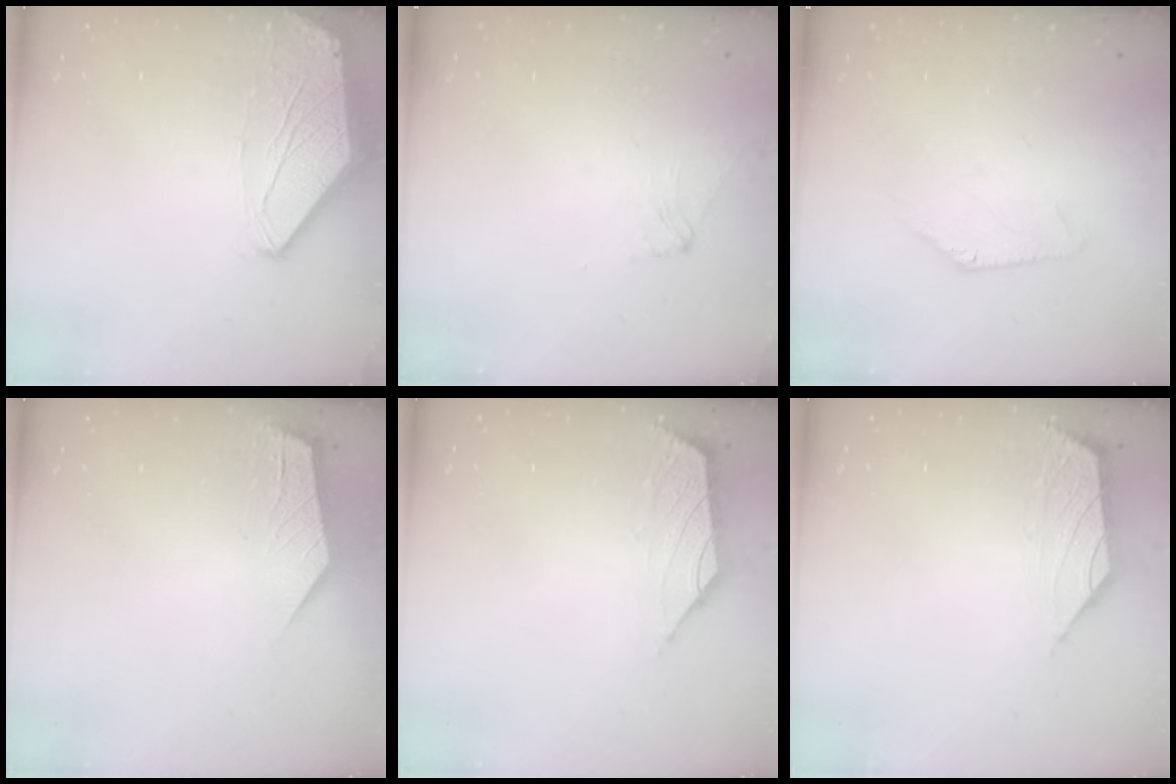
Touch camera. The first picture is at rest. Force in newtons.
{"total": 2.0, "press": 2.0, "slide": 0.3}
{"total": 0.0}
{"total": 2.2, "press": 2.1, "slide": 0.4}
{"total": 1.6, "press": 1.4, "slide": 0.7}
{"total": 1.6, "press": 1.5, "slide": 0.6}